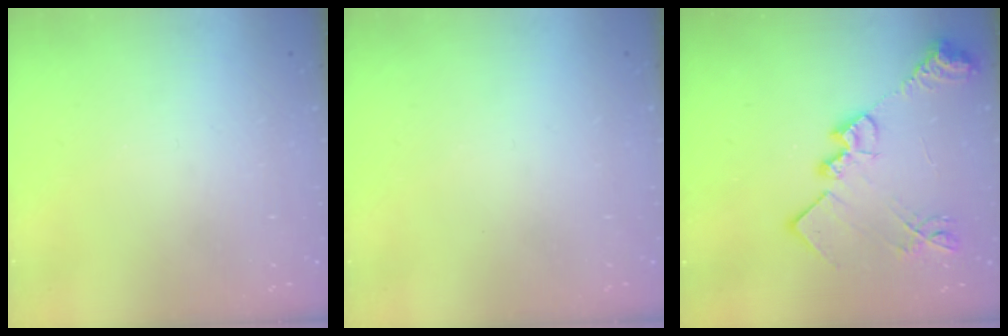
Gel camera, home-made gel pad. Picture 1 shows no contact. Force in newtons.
{"total": 0.0}
{"total": 18.5, "press": 18.4, "slide": 1.3}